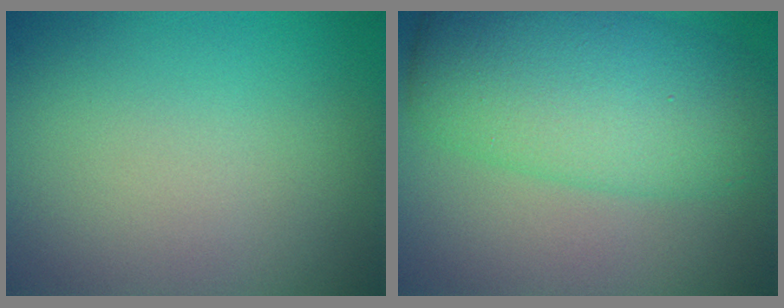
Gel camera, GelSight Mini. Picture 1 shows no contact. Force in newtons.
{"total": 8.2, "press": 8.2, "slide": 0.1}